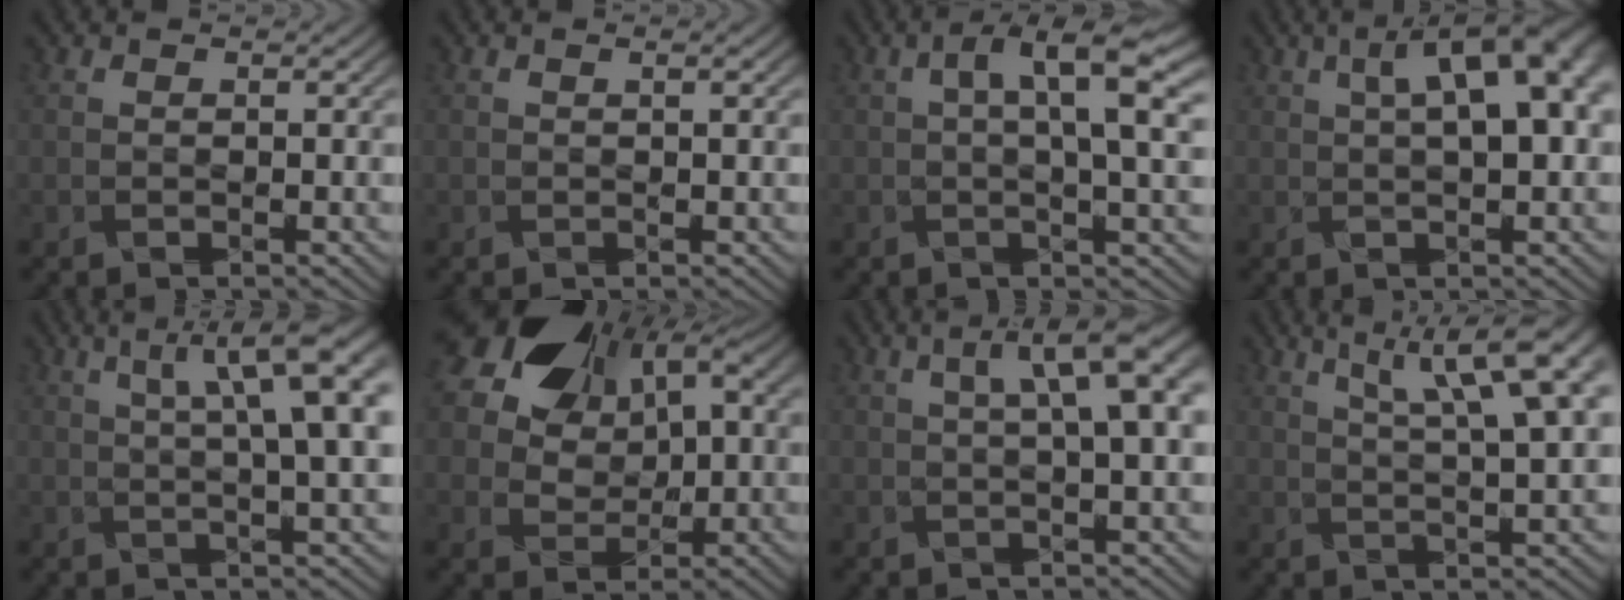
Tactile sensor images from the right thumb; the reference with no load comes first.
{"total": 0.9, "force": [0.3, 0.1, 0.8], "torque": [-0.016, 0.003, 0.004]}
{"total": 7.2, "force": [1.8, 1.8, 6.7], "torque": [-0.107, 0.009, 0.027]}
{"total": 9.5, "force": [2.4, 3.4, 8.5], "torque": [-0.121, 0.020, 0.030]}
{"total": 11.4, "force": [3.4, 2.9, 10.4], "torque": [-0.133, 0.025, 0.046]}
{"total": 16.5, "force": [7.0, 11.2, 9.9], "torque": [-0.207, 0.059, 0.126]}
{"total": 8.6, "force": [2.0, 2.2, 8.0], "torque": [-0.111, 0.019, 0.028]}
{"total": 12.4, "force": [5.9, 3.2, 10.5], "torque": [-0.147, 0.031, 0.081]}